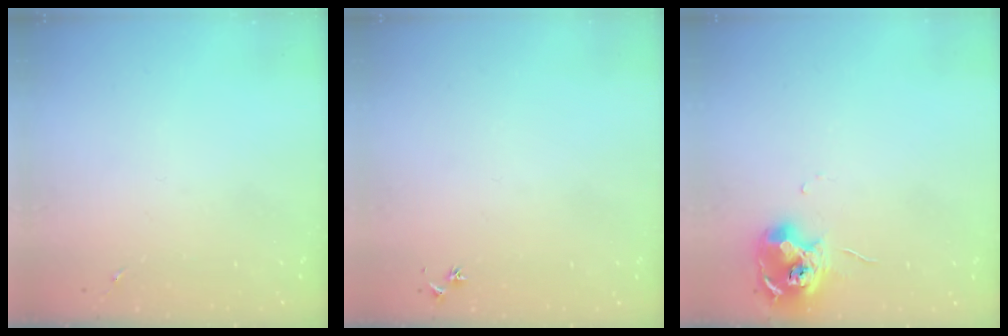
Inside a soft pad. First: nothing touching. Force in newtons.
{"total": 2.9, "press": 2.8, "slide": 0.3}
{"total": 11.7, "press": 11.6, "slide": 1.0}